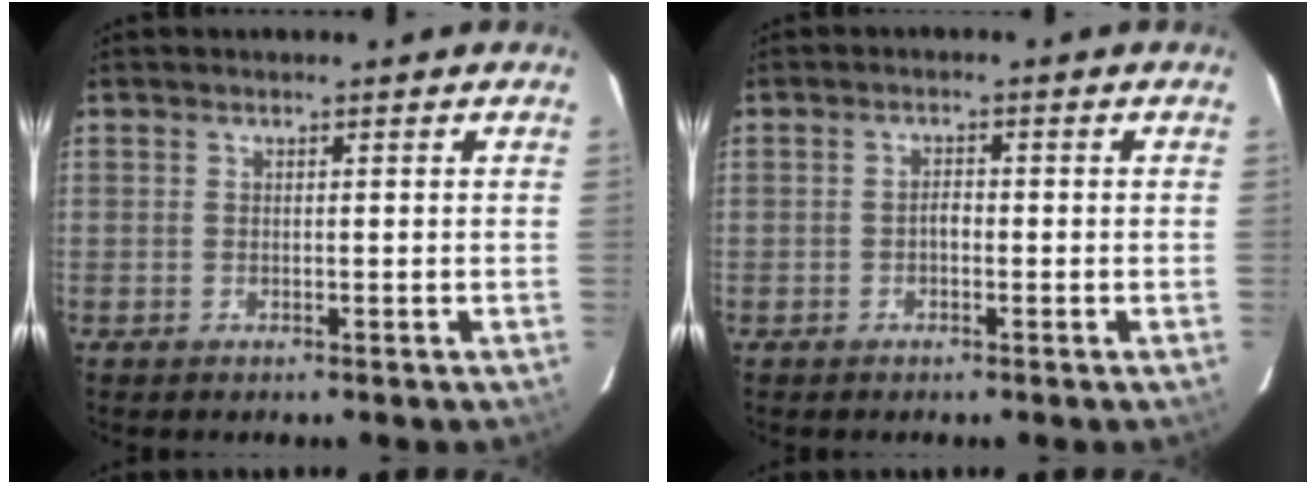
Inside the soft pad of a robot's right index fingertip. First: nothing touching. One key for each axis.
{"total": 1.3, "fx": -0.6, "fy": 0.8, "fz": 0.9, "tx": -0.016, "ty": 0.006, "tz": -0.011}